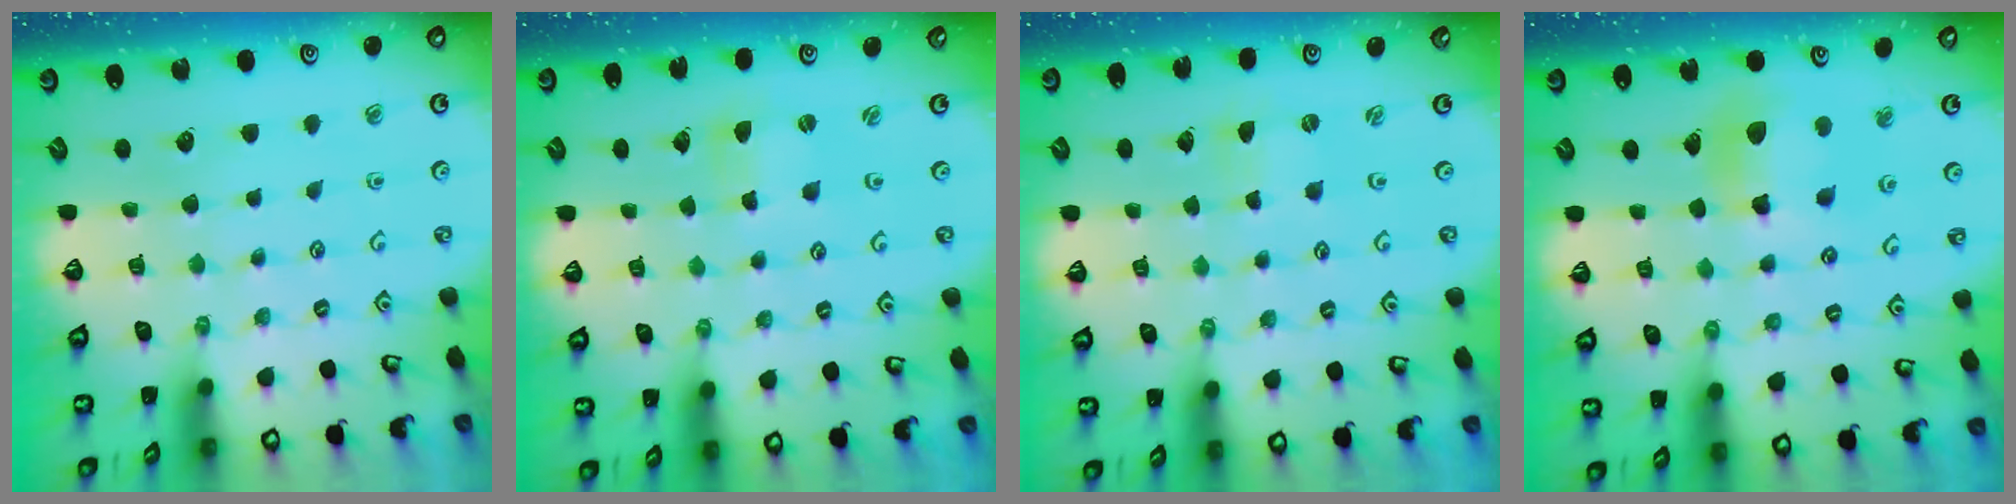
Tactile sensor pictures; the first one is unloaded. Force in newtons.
{"total": 0.0}
{"total": 0.0}
{"total": 10.5, "press": 10.4, "slide": 1.4}